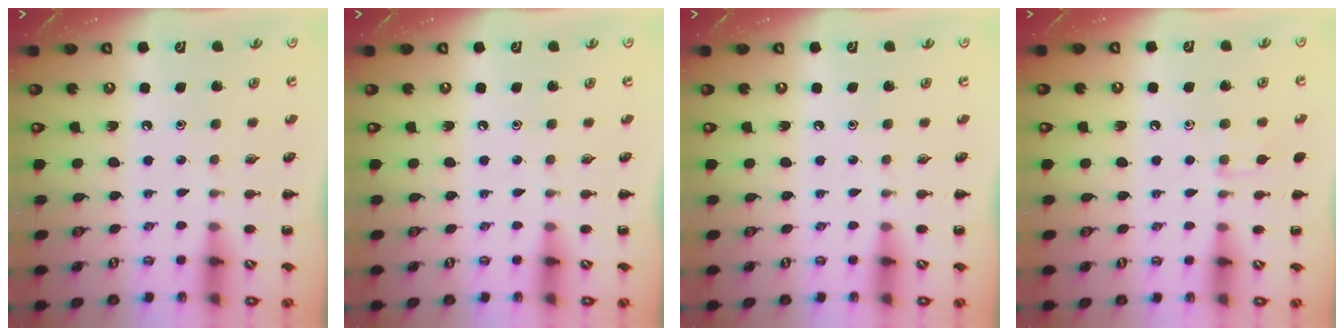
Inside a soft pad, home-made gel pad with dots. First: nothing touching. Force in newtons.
{"total": 0.0}
{"total": 0.0}
{"total": 6.5, "press": 6.1, "slide": 2.2}